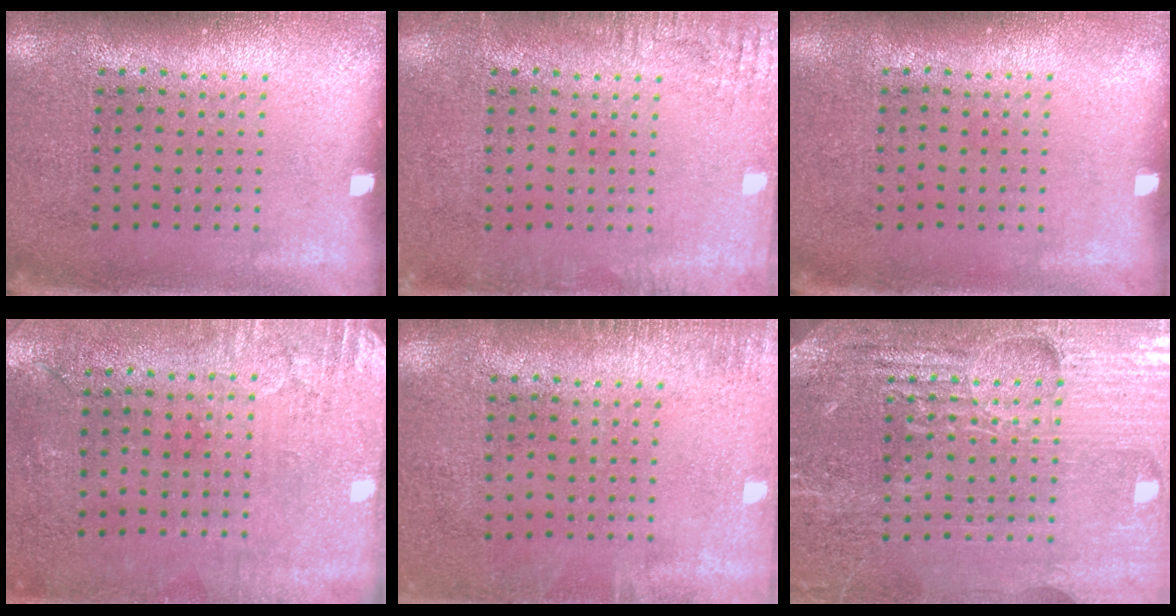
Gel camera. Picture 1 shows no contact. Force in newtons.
{"total": 1.8, "press": 1.8, "slide": 0.1}
{"total": 0.0}
{"total": 2.9, "press": 2.4, "slide": 1.6}
{"total": 1.2, "press": 1.1, "slide": 0.2}
{"total": 4.9, "press": 4.6, "slide": 1.8}